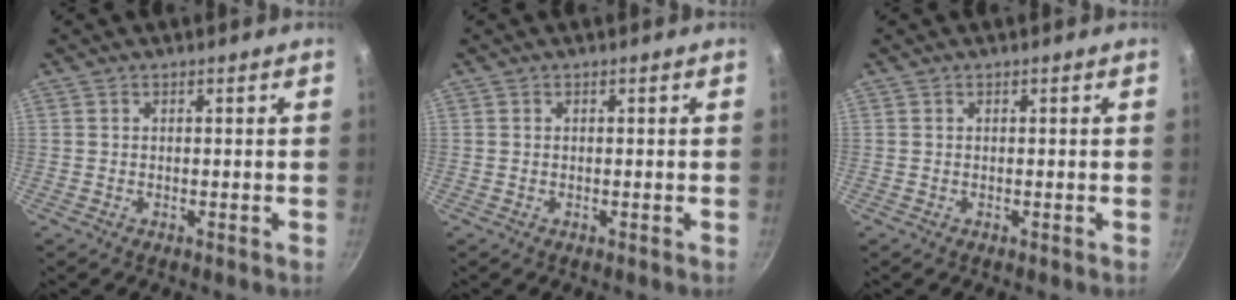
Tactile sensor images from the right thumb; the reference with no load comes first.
{"total": 0.0}
{"total": 0.0}